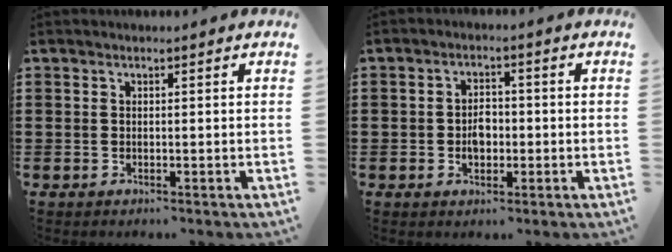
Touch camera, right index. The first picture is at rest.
{"total": 3.2, "force": [-0.6, 2.2, 2.2], "torque": [-0.035, 0.002, -0.014]}